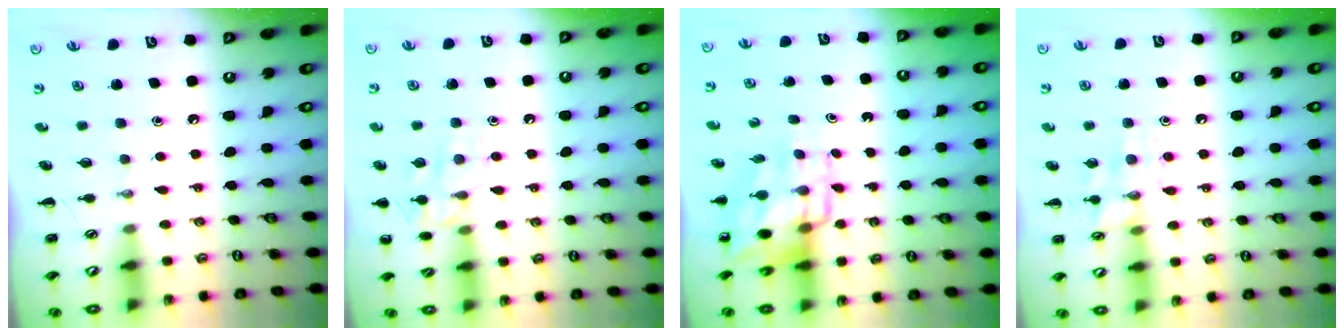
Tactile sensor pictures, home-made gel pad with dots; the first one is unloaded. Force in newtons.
{"total": 10.3, "press": 10.2, "slide": 1.4}
{"total": 10.8, "press": 10.5, "slide": 2.9}
{"total": 10.1, "press": 10.1, "slide": 0.5}